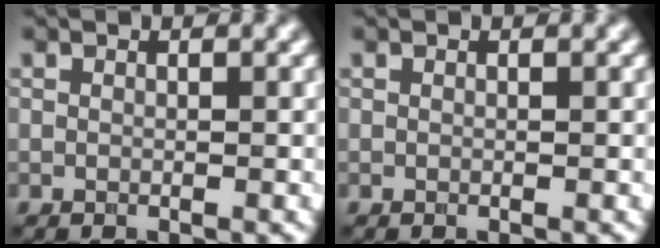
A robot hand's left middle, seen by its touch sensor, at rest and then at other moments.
{"total": 0.0}